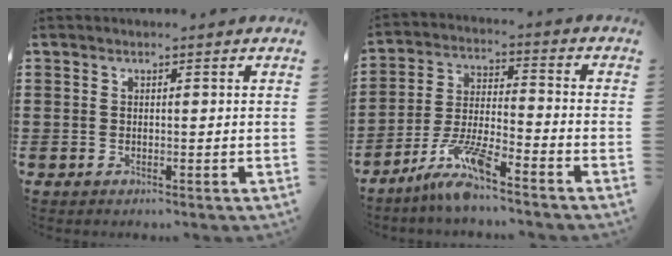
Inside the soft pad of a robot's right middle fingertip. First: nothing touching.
{"total": 8.3, "force": [-6.6, 0.8, 5.0], "torque": [-0.111, -0.007, -0.129]}